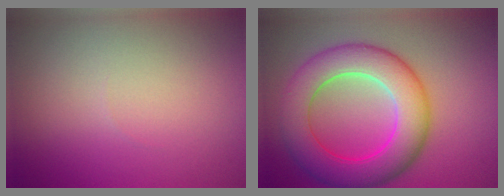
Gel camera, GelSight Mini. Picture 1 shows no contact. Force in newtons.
{"total": 8.8, "press": 8.8, "slide": 0.3}